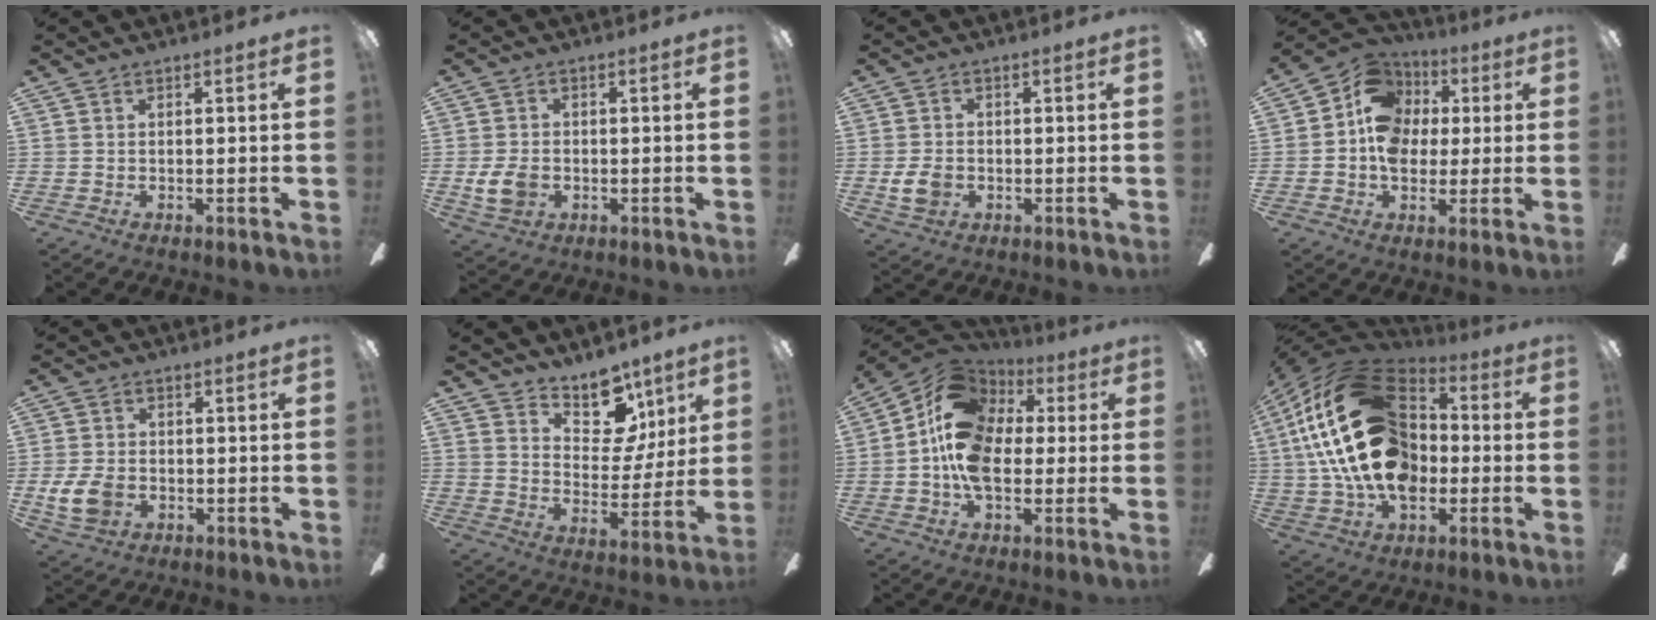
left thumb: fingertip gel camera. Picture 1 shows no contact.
{"total": 6.7, "force": [-1.3, 5.1, 4.2], "torque": [-0.087, 0.006, -0.023]}
{"total": 5.7, "force": [-1.1, 4.4, 3.5], "torque": [-0.068, 0.006, -0.021]}
{"total": 12.7, "force": [1.5, 10.8, 6.4], "torque": [-0.112, 0.016, 0.031]}
{"total": 8.0, "force": [-1.8, 5.9, 5.1], "torque": [-0.114, 0.005, -0.033]}
{"total": 13.5, "force": [9.0, 8.0, 5.9], "torque": [-0.087, -0.057, 0.168]}
{"total": 15.8, "force": [0.6, 11.2, 11.2], "torque": [-0.246, 0.011, 0.007]}
{"total": 30.1, "force": [2.9, 20.0, 22.2], "torque": [-0.446, 0.019, 0.056]}